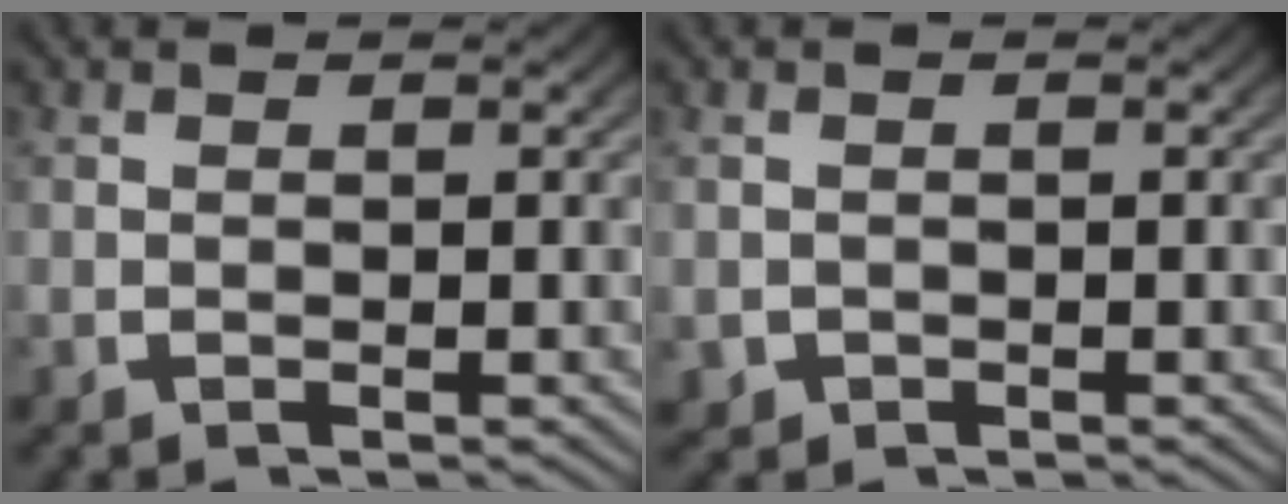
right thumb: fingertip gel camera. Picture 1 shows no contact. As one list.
[{"total": 1.7, "force": [-0.8, 1.5, 0.3], "torque": [-0.012, -0.014, -0.005]}]